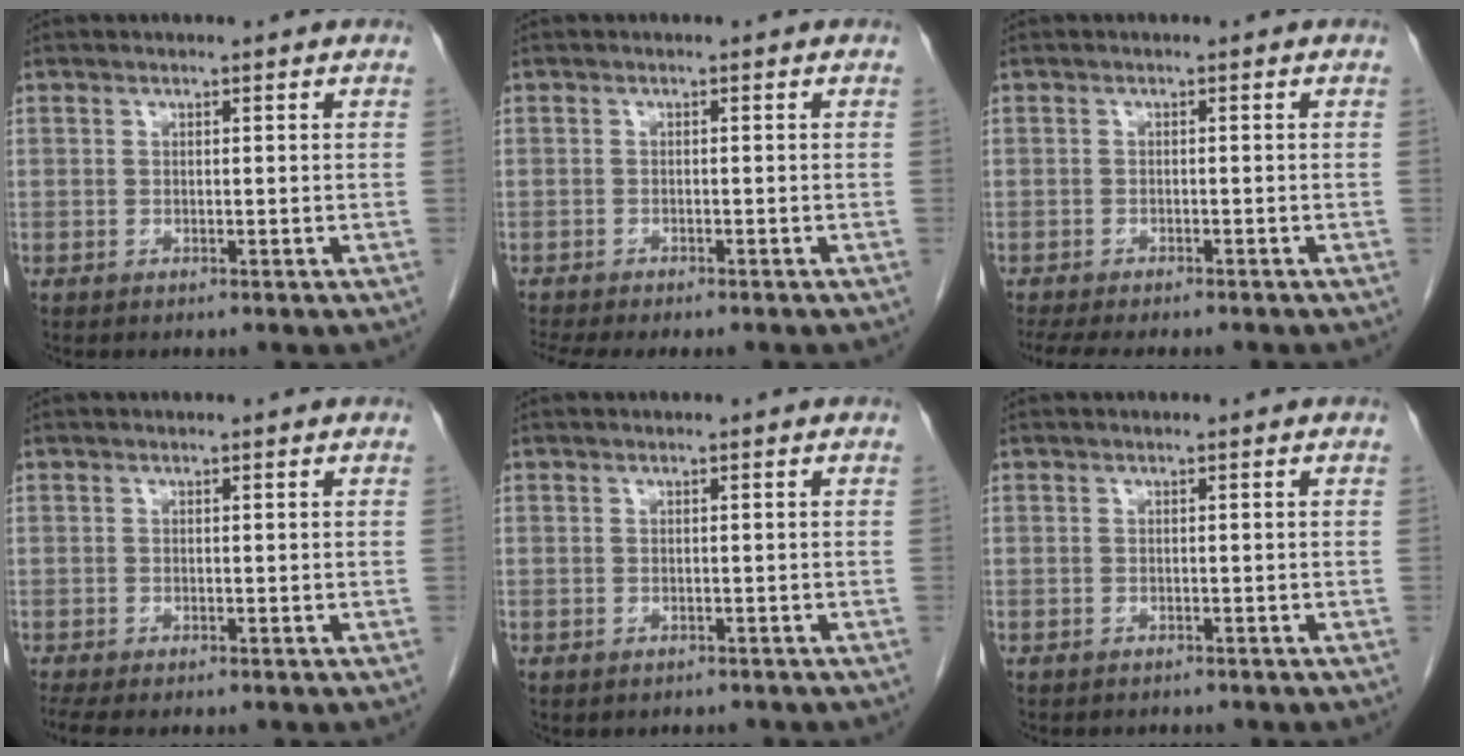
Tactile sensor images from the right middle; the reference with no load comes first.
{"total": 6.7, "force": [-5.9, 0.9, 3.2], "torque": [-0.044, -0.003, -0.086]}
{"total": 9.7, "force": [-8.3, 2.3, 4.5], "torque": [-0.070, -0.011, -0.114]}
{"total": 2.8, "force": [-2.2, 0.4, 1.6], "torque": [-0.027, -0.010, -0.036]}
{"total": 0.9, "force": [-0.7, 0.5, 0.2], "torque": [-0.009, -0.001, -0.006]}
{"total": 1.1, "force": [-1.0, 0.4, 0.1], "torque": [-0.010, -0.002, -0.013]}